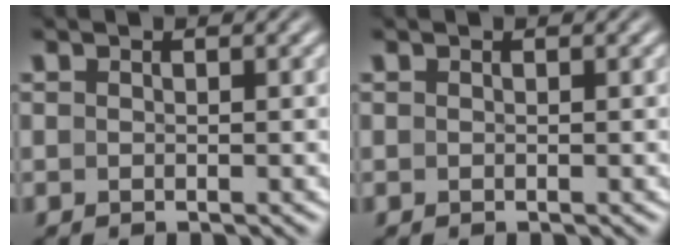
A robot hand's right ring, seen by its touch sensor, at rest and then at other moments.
{"total": 0.0}